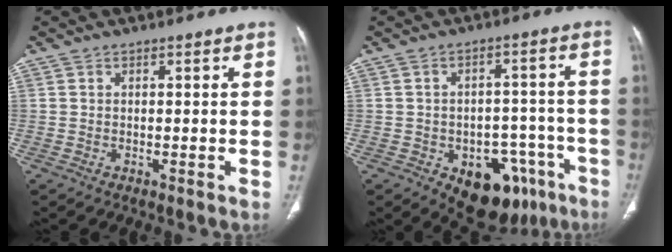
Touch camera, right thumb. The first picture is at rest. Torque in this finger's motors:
{"motor_torque": [4.06, 0.70, 0.65, -0.84, 0.06]}